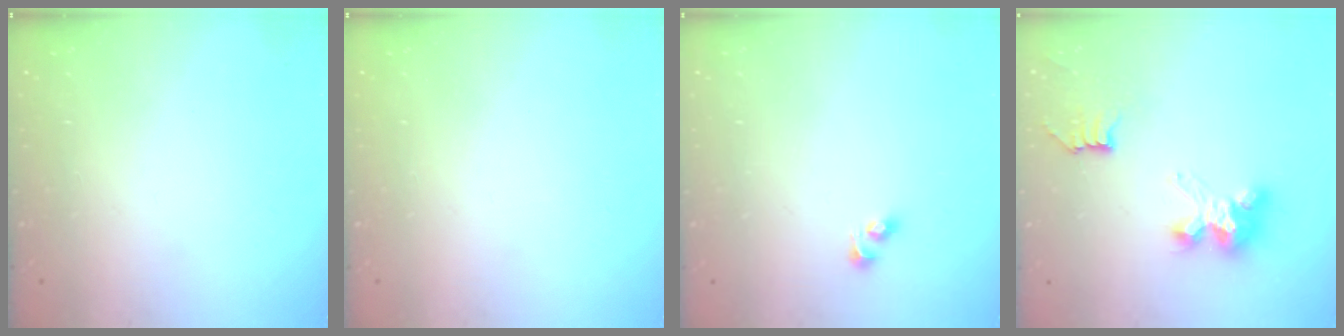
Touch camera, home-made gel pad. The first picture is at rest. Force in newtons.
{"total": 0.0}
{"total": 2.7, "press": 2.5, "slide": 1.2}
{"total": 6.6, "press": 6.6, "slide": 0.1}